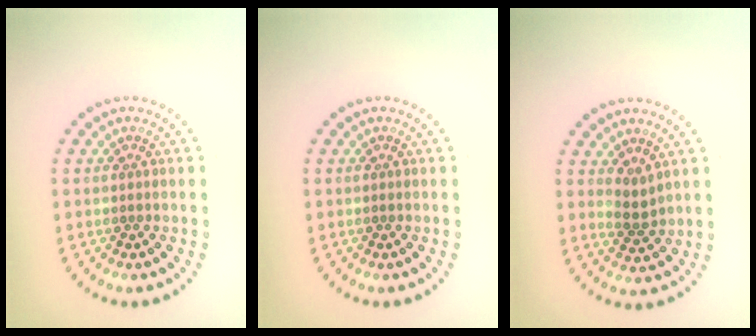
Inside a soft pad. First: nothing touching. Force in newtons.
{"total": 0.0}
{"total": 1.5, "press": 1.3, "slide": 0.9}